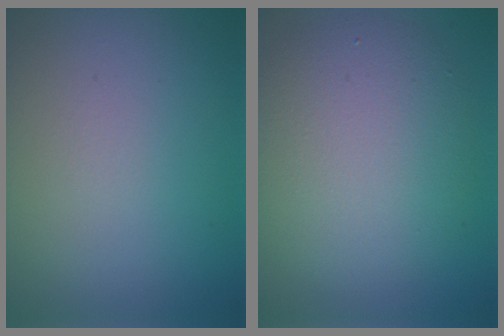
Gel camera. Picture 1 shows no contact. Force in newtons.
{"total": 6.5, "press": 6.5, "slide": 0.6}